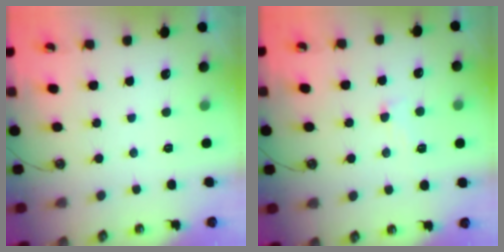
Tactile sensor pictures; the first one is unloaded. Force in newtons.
{"total": 0.8, "press": 0.5, "slide": 0.7}